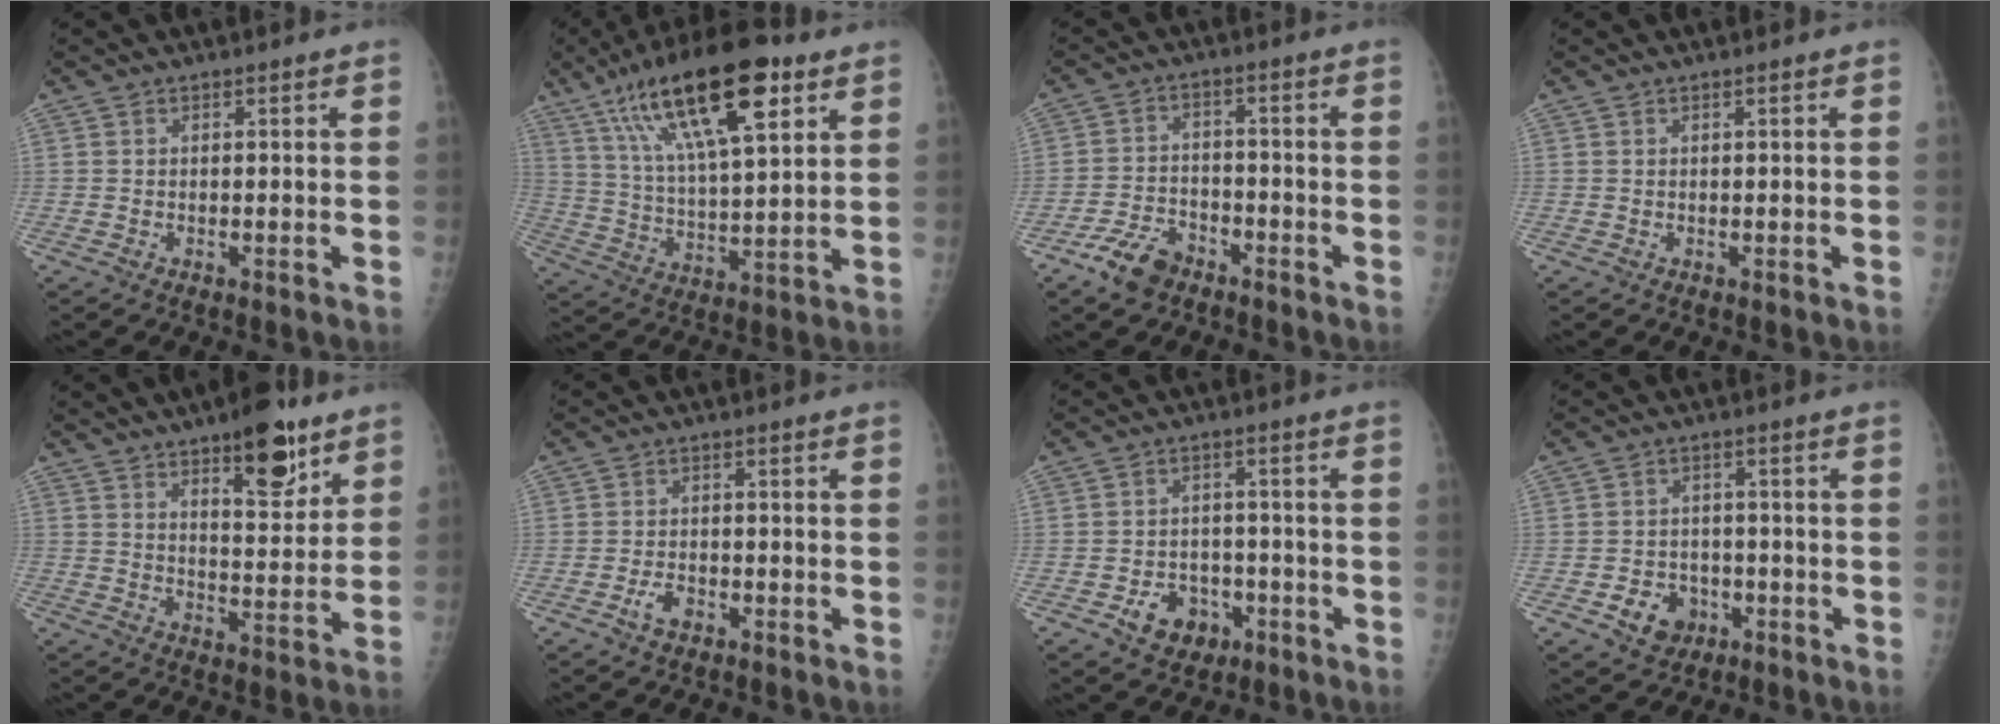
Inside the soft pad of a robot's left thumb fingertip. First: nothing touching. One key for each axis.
{"total": 21.5, "fx": 11.2, "fy": 6.7, "fz": 17.1, "tx": -0.281, "ty": -0.020, "tz": 0.195}
{"total": 6.8, "fx": -4.8, "fy": 3.9, "fz": 2.8, "tx": -0.050, "ty": 0.024, "tz": -0.090}
{"total": 0.0}
{"total": 12.5, "fx": 7.8, "fy": 4.6, "fz": 8.7, "tx": -0.094, "ty": -0.047, "tz": 0.117}
{"total": 3.0, "fx": -1.7, "fy": 1.7, "fz": 1.8, "tx": -0.031, "ty": 0.011, "tz": -0.027}
{"total": 7.0, "fx": -3.1, "fy": 5.5, "fz": 2.9, "tx": -0.020, "ty": 0.025, "tz": -0.042}
{"total": 6.2, "fx": -2.5, "fy": 5.1, "fz": 2.4, "tx": -0.015, "ty": 0.017, "tz": -0.034}